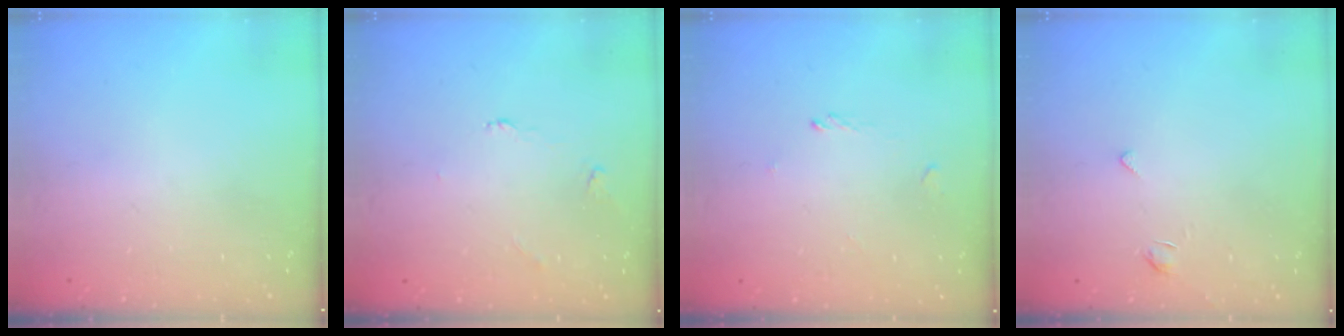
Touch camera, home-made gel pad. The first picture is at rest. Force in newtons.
{"total": 2.2, "press": 2.2, "slide": 0.4}
{"total": 0.0}
{"total": 1.9, "press": 1.8, "slide": 0.4}